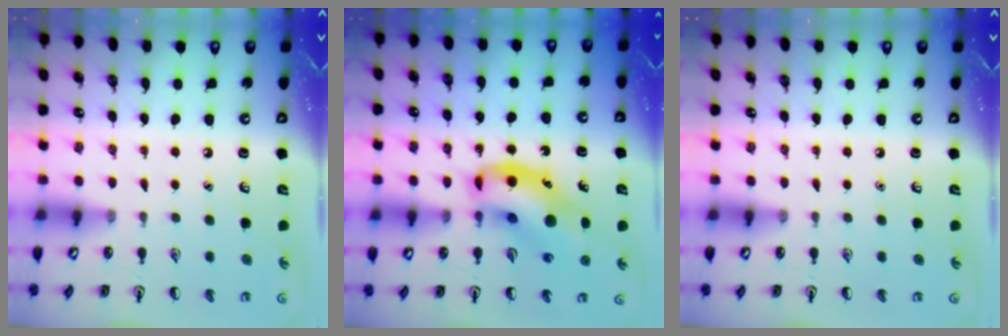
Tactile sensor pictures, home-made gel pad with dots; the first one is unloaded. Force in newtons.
{"total": 12.9, "press": 12.4, "slide": 3.5}
{"total": 0.0}